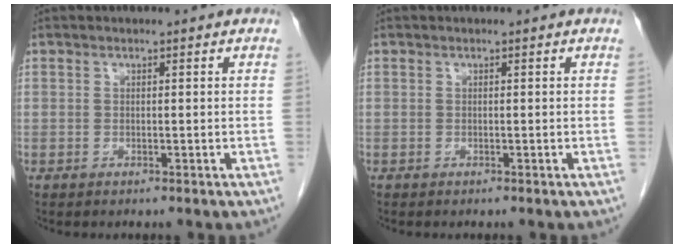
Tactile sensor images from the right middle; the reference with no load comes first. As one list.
[{"total": 0.0}]